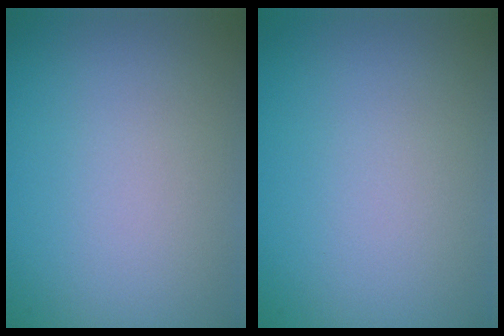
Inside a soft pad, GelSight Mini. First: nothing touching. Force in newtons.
{"total": 0.0}